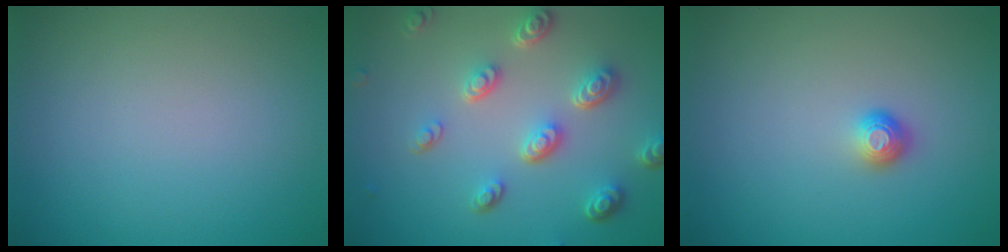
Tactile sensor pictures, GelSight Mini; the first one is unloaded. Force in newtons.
{"total": 5.0, "press": 3.7, "slide": 3.3}
{"total": 1.2, "press": 1.0, "slide": 0.6}